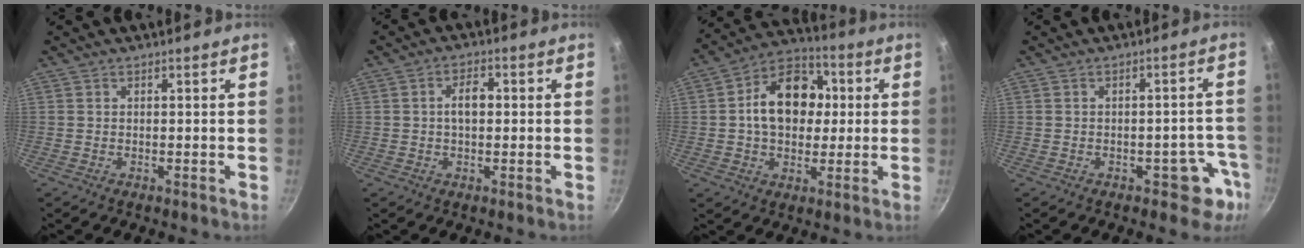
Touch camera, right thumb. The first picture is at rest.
{"total": 4.2, "force": [0.2, 2.5, 3.4], "torque": [-0.045, 0.015, -0.001]}
{"total": 15.2, "force": [1.6, 11.2, 10.1], "torque": [-0.118, 0.023, 0.009]}
{"total": 6.1, "force": [-3.1, 3.7, 3.7], "torque": [0.011, 0.038, -0.026]}